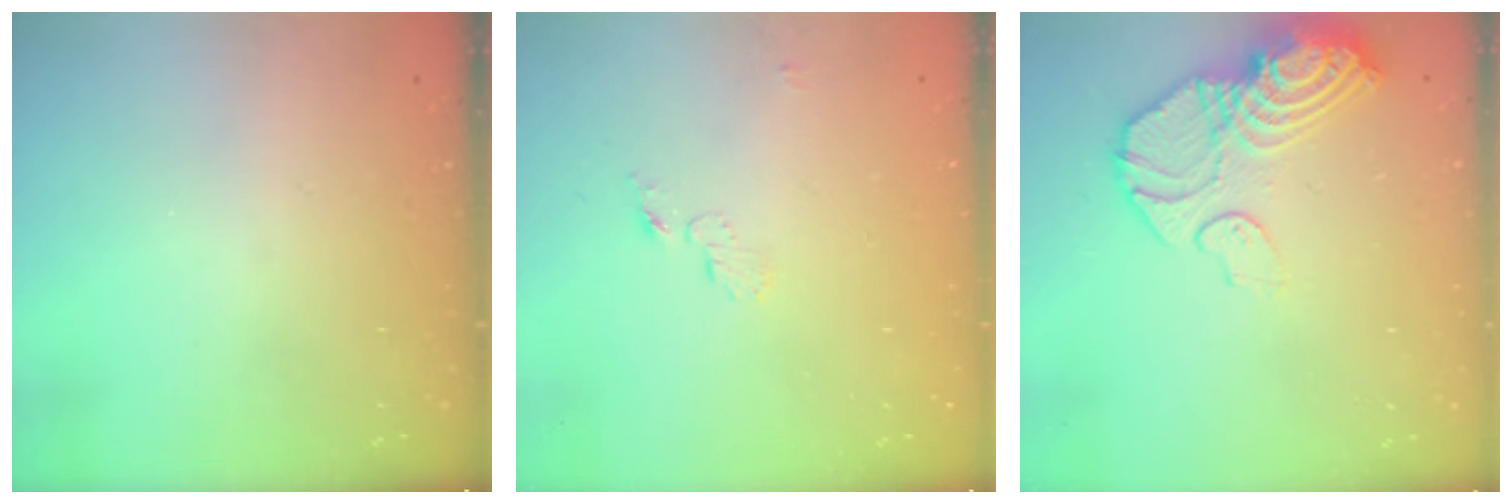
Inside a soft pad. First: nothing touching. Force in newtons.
{"total": 3.9, "press": 3.9, "slide": 0.2}
{"total": 14.7, "press": 14.6, "slide": 1.5}